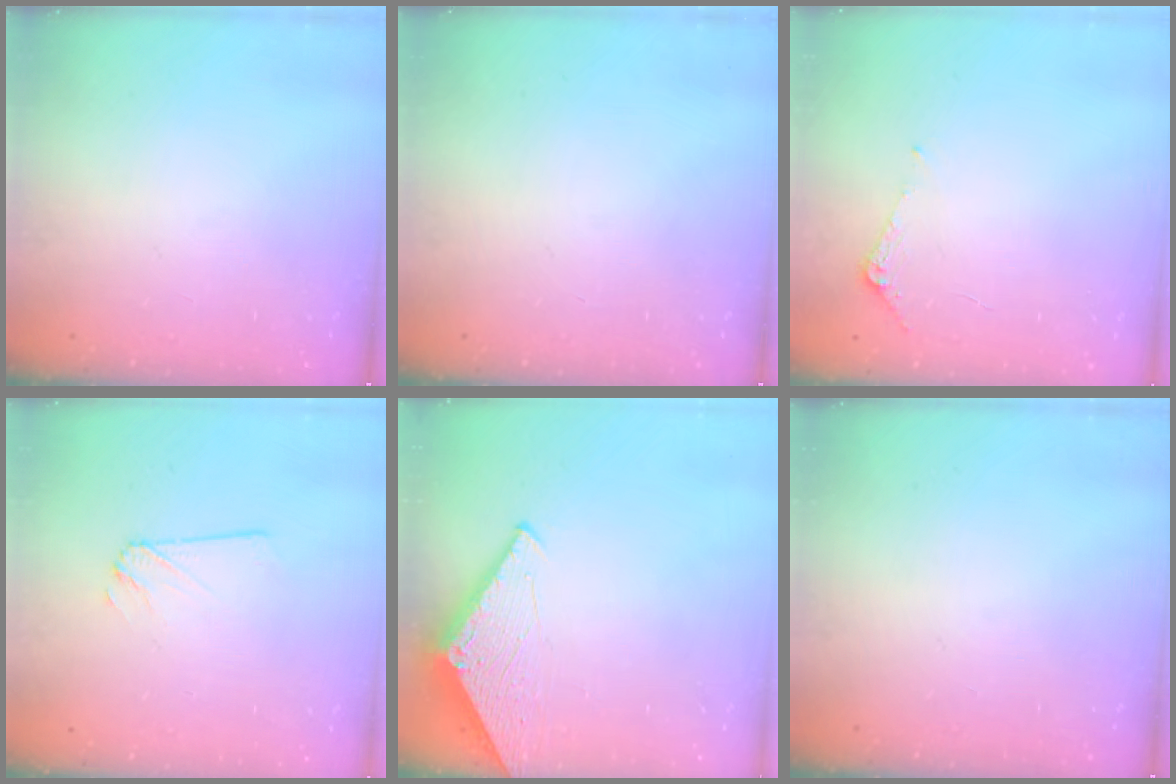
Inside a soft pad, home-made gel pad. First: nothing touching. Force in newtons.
{"total": 0.0}
{"total": 5.7, "press": 5.6, "slide": 0.5}
{"total": 1.8, "press": 1.8, "slide": 0.0}
{"total": 3.0, "press": 3.0, "slide": 0.2}
{"total": 0.0}